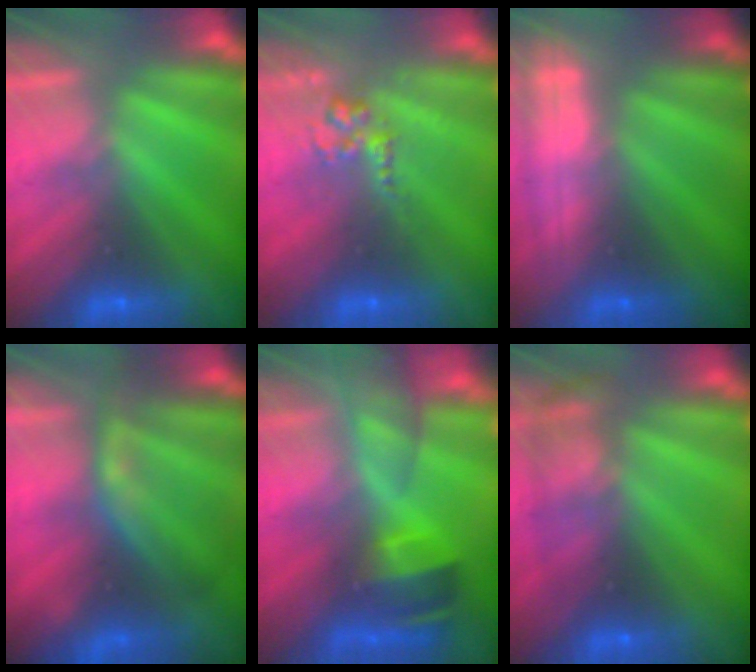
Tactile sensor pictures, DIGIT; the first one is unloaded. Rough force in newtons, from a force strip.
{"total": 2.7}
{"total": 2.9}
{"total": 8.6}
{"total": 8.2}
{"total": 6.2}